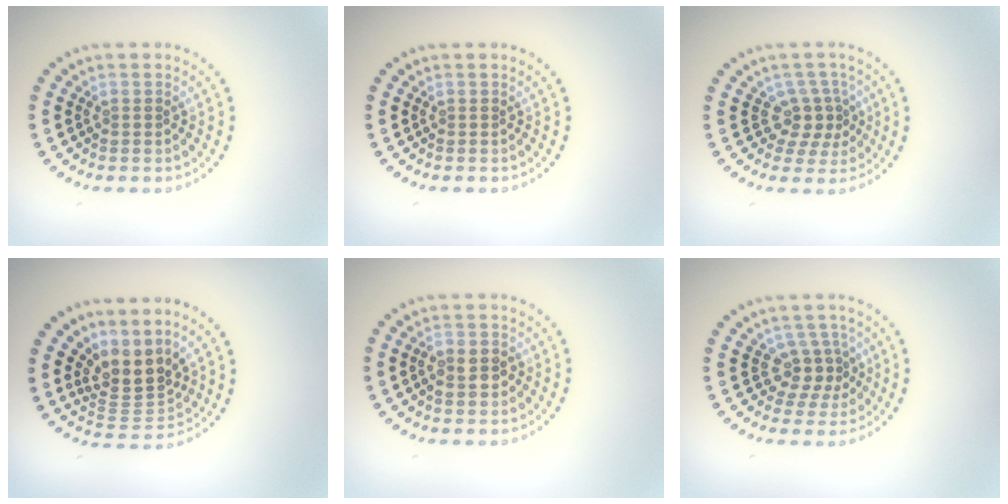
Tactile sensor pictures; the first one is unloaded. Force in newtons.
{"total": 0.0}
{"total": 2.8, "press": 2.0, "slide": 1.9}
{"total": 3.6, "press": 2.6, "slide": 2.5}
{"total": 2.3, "press": 2.2, "slide": 0.6}
{"total": 2.8, "press": 2.0, "slide": 1.9}